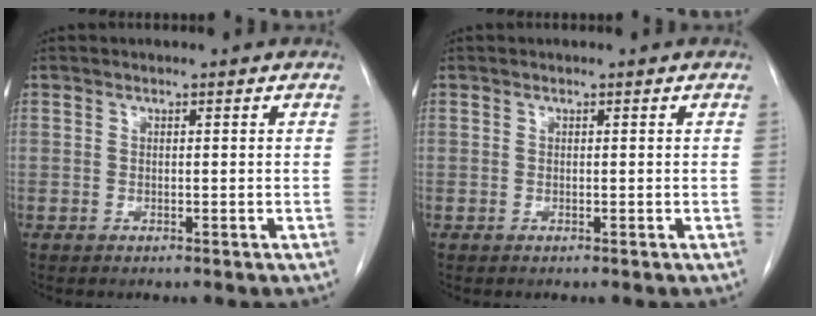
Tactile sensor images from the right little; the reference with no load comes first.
{"total": 0.0}